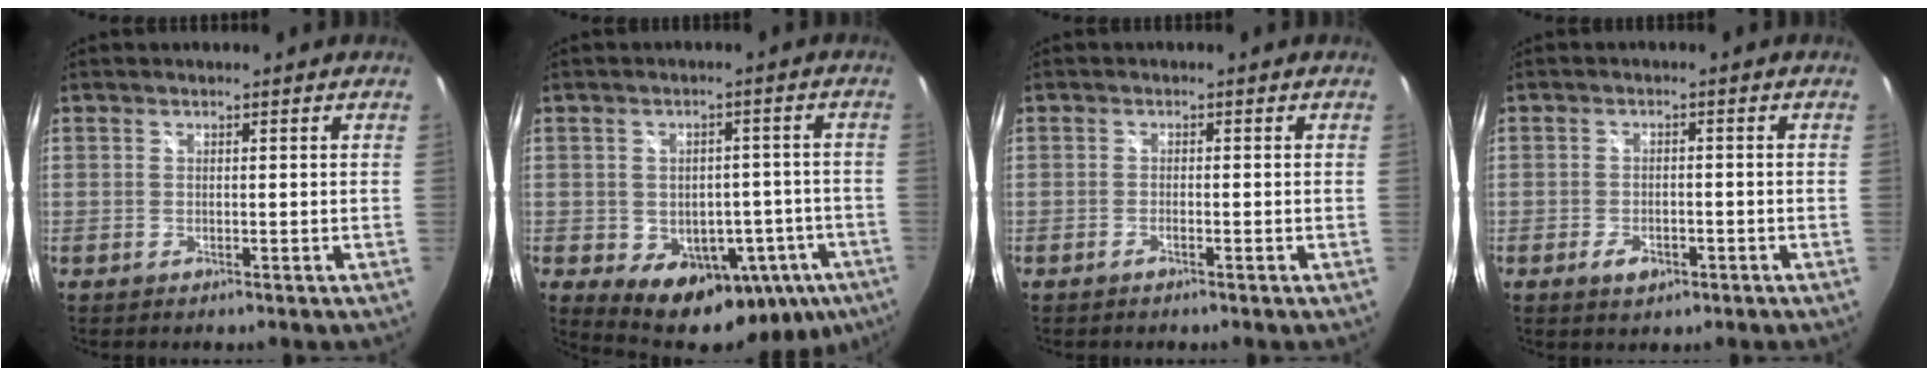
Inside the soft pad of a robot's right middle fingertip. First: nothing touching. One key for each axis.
{"total": 16.0, "fx": -7.0, "fy": 11.2, "fz": 9.0, "tx": -0.146, "ty": 0.004, "tz": -0.069}
{"total": 1.0, "fx": -0.8, "fy": 0.0, "fz": 0.6, "tx": -0.011, "ty": -0.002, "tz": -0.017}
{"total": 3.6, "fx": -1.9, "fy": 2.1, "fz": 2.2, "tx": -0.048, "ty": -0.004, "tz": -0.031}